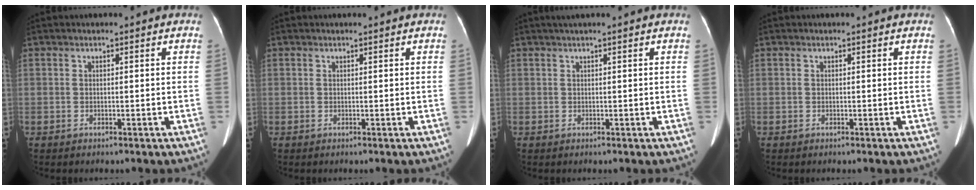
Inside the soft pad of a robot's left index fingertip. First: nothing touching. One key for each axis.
{"total": 1.0, "fx": 1.0, "fy": 0.2, "fz": 0.3, "tx": -0.011, "ty": 0.010, "tz": 0.010}
{"total": 2.8, "fx": 2.1, "fy": -0.3, "fz": 1.7, "tx": -0.022, "ty": 0.030, "tz": 0.036}
{"total": 0.0}